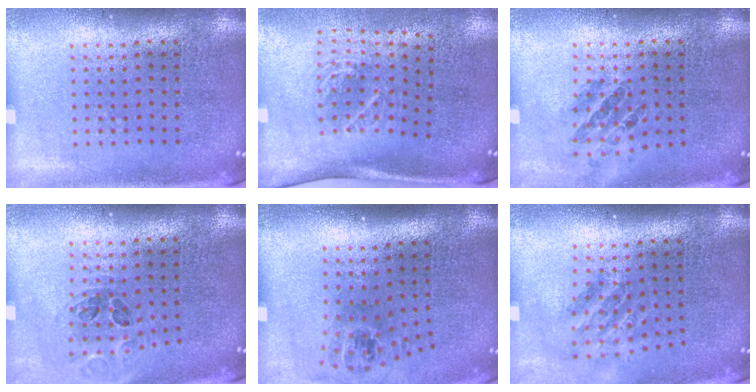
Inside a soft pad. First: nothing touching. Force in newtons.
{"total": 1.8, "press": 1.3, "slide": 1.3}
{"total": 1.0, "press": 0.9, "slide": 0.3}
{"total": 1.0, "press": 0.9, "slide": 0.1}
{"total": 1.7, "press": 1.3, "slide": 1.1}
{"total": 1.7, "press": 1.2, "slide": 1.2}